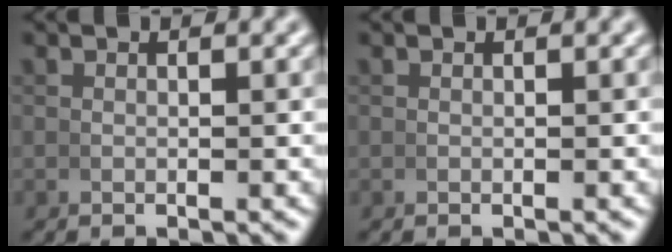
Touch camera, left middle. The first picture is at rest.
{"total": 0.0}